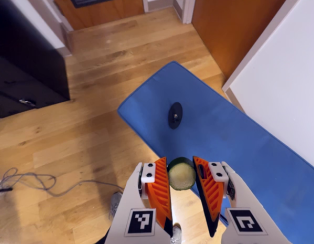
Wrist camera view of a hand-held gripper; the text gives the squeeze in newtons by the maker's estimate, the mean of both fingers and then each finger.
{"total": 9.4, "left": 9.5, "right": 9.4}